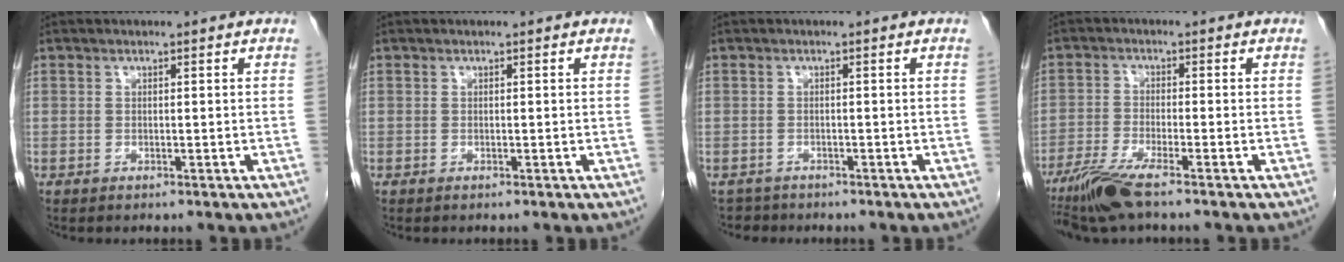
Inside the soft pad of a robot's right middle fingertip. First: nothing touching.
{"total": 0.0}
{"total": 1.9, "force": [-1.7, 0.7, -0.5], "torque": [0.000, -0.003, -0.030]}
{"total": 6.5, "force": [-4.8, 0.0, 4.4], "torque": [-0.092, -0.021, -0.096]}